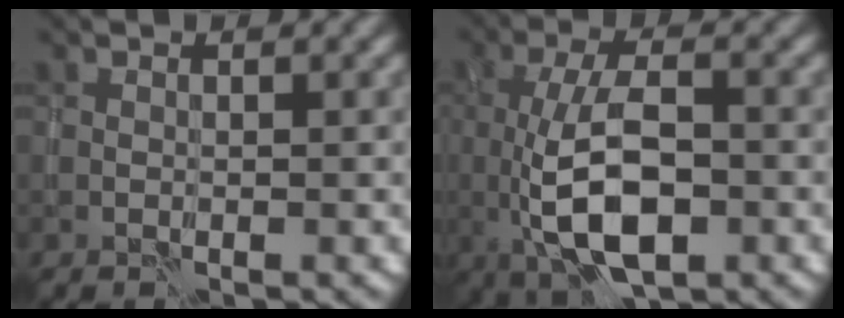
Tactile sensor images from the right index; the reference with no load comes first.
{"total": 8.2, "force": [-1.3, 3.6, 7.3], "torque": [-0.145, -0.005, -0.020]}